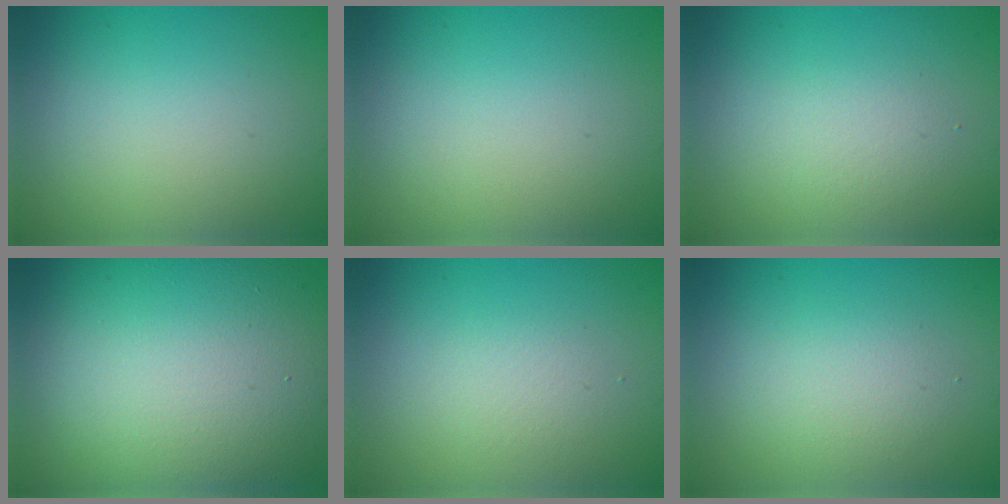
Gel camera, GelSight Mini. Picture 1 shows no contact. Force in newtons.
{"total": 0.0}
{"total": 1.7, "press": 1.7, "slide": 0.2}
{"total": 15.0, "press": 15.0, "slide": 0.9}
{"total": 1.4, "press": 1.4, "slide": 0.1}
{"total": 2.0, "press": 2.0, "slide": 0.1}